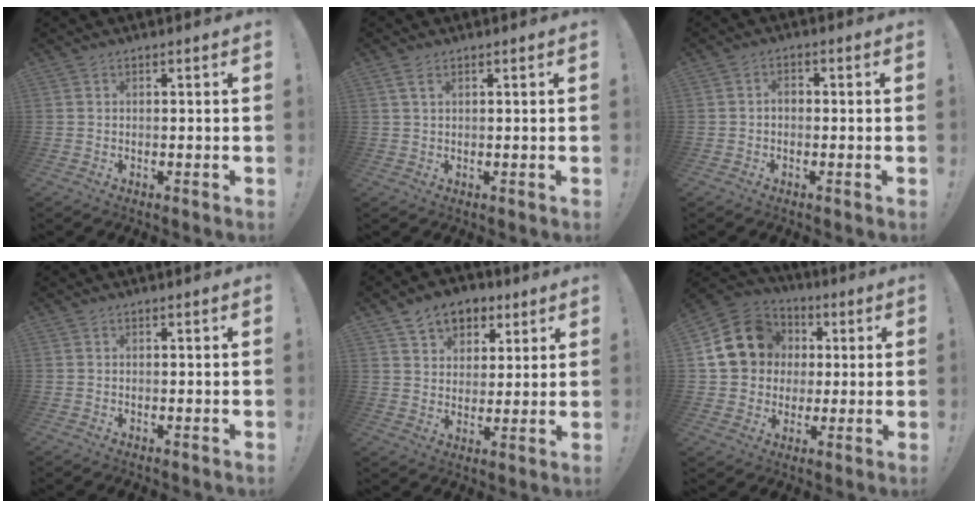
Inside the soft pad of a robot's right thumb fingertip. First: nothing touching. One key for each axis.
{"total": 2.7, "fx": 1.3, "fy": 1.1, "fz": 2.1, "tx": -0.035, "ty": -0.001, "tz": 0.022}
{"total": 1.8, "fx": -0.9, "fy": 1.0, "fz": 1.2, "tx": -0.025, "ty": 0.009, "tz": -0.017}
{"total": 0.0}
{"total": 9.4, "fx": 5.5, "fy": 6.9, "fz": 3.1, "tx": -0.036, "ty": -0.032, "tz": 0.104}
{"total": 17.3, "fx": 3.5, "fy": 15.0, "fz": 7.9, "tx": -0.123, "ty": 0.001, "tz": 0.082}